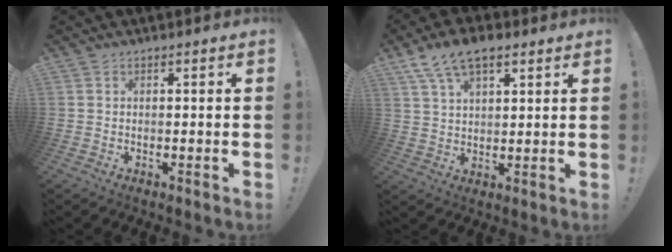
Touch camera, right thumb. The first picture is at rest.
{"total": 9.9, "force": [6.0, 4.6, 6.3], "torque": [-0.111, -0.018, 0.115]}